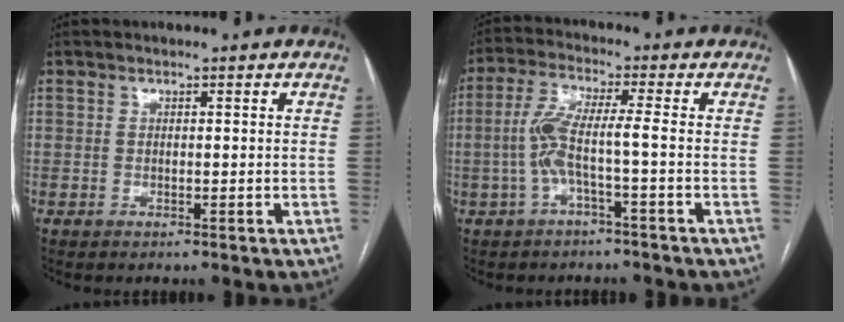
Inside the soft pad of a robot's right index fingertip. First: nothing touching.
{"total": 6.0, "force": [-1.5, 0.0, 5.8], "torque": [-0.129, 0.017, -0.030]}